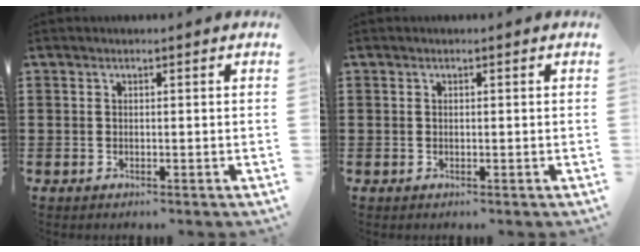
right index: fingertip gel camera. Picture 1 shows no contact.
{"total": 0.0}